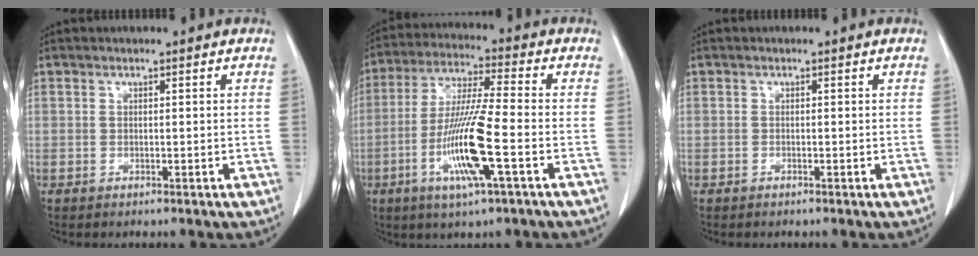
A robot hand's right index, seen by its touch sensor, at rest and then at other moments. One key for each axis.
{"total": 12.5, "fx": -3.9, "fy": 0.2, "fz": 11.9, "tx": -0.239, "ty": -0.014, "tz": -0.078}
{"total": 0.0}